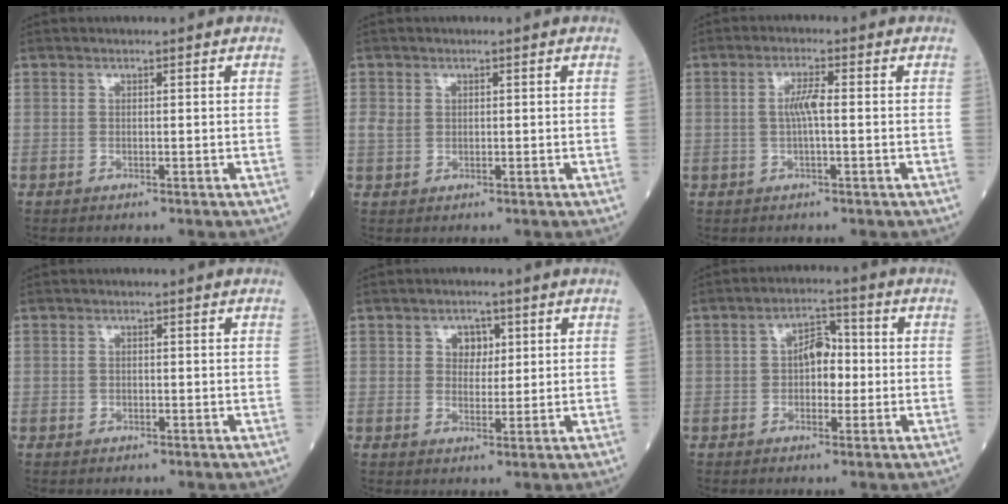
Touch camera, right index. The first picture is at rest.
{"total": 2.0, "force": [0.5, 1.7, 0.9], "torque": [-0.020, 0.010, 0.012]}
{"total": 3.4, "force": [0.0, 0.4, 3.3], "torque": [-0.068, 0.005, 0.000]}
{"total": 0.8, "force": [-0.3, 0.7, 0.2], "torque": [-0.001, 0.003, -0.005]}
{"total": 3.3, "force": [1.2, 2.4, 1.9], "torque": [-0.022, 0.006, 0.018]}
{"total": 5.1, "force": [-0.2, 3.0, 4.2], "torque": [-0.066, 0.017, -0.008]}